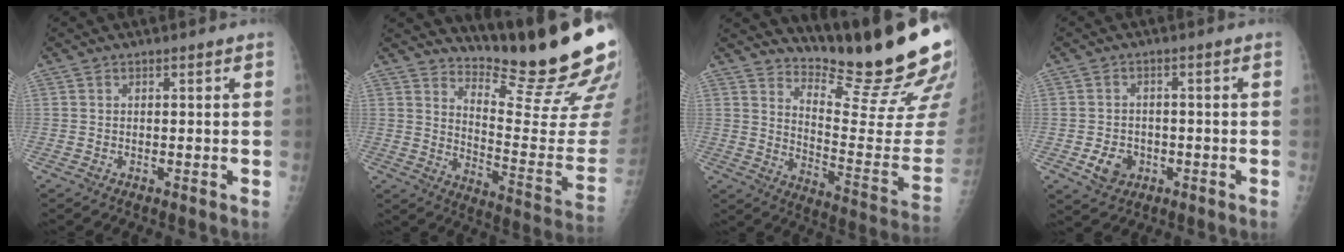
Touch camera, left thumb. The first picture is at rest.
{"total": 18.9, "force": [16.8, 1.2, 8.7], "torque": [-0.107, -0.179, 0.239]}
{"total": 19.2, "force": [16.8, 1.5, 9.1], "torque": [-0.112, -0.173, 0.241]}
{"total": 5.1, "force": [-1.7, 4.1, 2.5], "torque": [-0.029, 0.007, -0.023]}